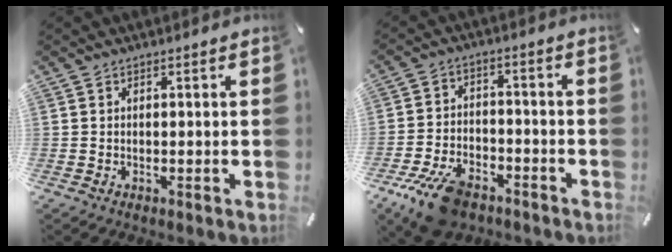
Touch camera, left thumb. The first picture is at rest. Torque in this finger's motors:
{"motor_torque": [-0.12, 2.35, 0.73, 0.61, 0.33]}